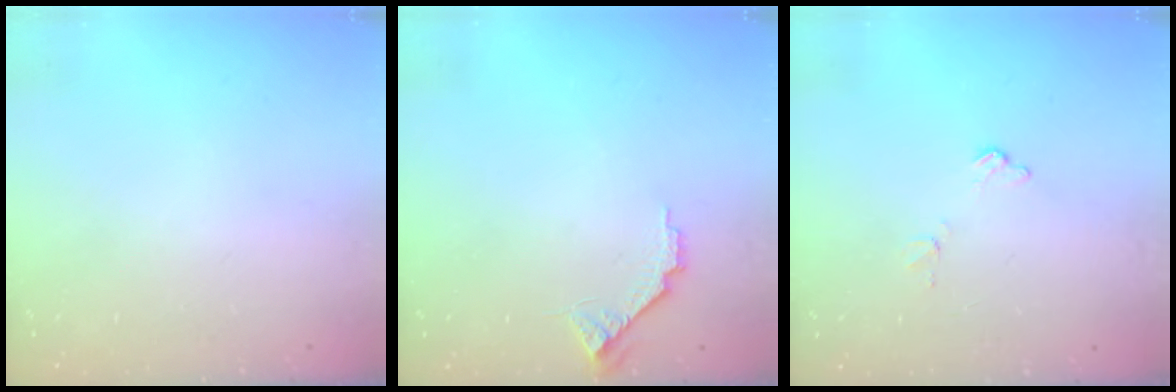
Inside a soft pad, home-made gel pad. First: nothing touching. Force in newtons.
{"total": 6.9, "press": 6.9, "slide": 0.6}
{"total": 5.5, "press": 5.5, "slide": 0.3}